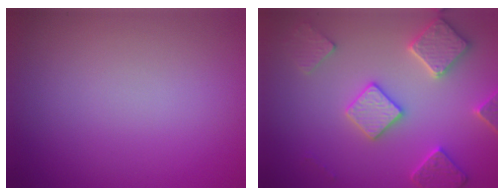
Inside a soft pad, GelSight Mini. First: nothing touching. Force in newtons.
{"total": 4.2, "press": 4.1, "slide": 1.1}